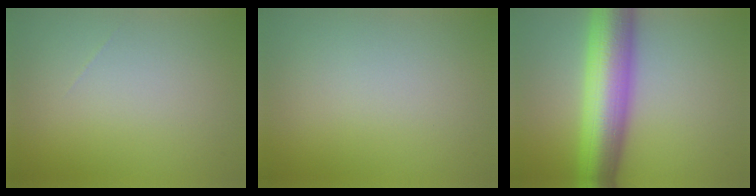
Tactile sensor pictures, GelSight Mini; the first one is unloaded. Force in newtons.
{"total": 0.0}
{"total": 10.2, "press": 10.2, "slide": 0.3}